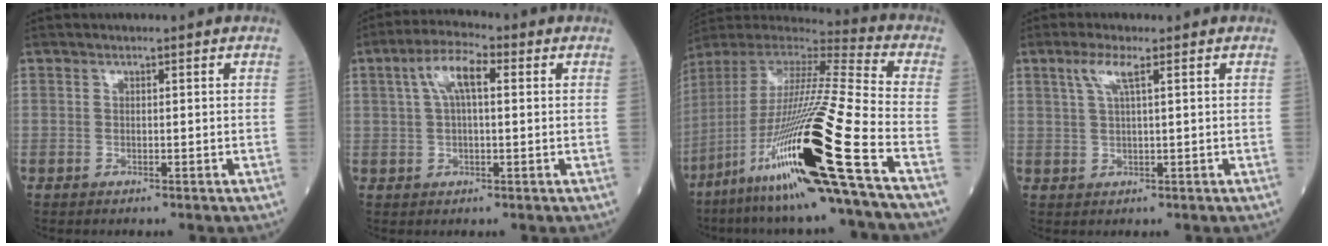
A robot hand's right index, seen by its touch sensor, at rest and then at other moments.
{"total": 6.5, "force": [2.0, 2.0, 5.8], "torque": [-0.117, 0.023, 0.037]}
{"total": 27.7, "force": [-12.2, -0.5, 24.9], "torque": [-0.473, -0.058, -0.226]}
{"total": 3.5, "force": [1.8, 0.1, 3.0], "torque": [-0.072, 0.008, 0.040]}